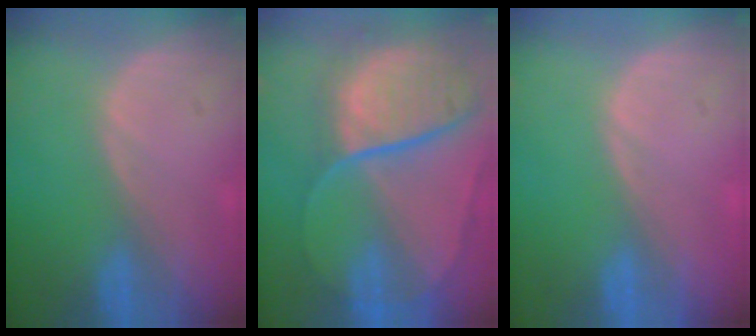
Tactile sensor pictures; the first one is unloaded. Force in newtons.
{"total": 10.9, "press": 9.0, "slide": 6.1}
{"total": 0.0}